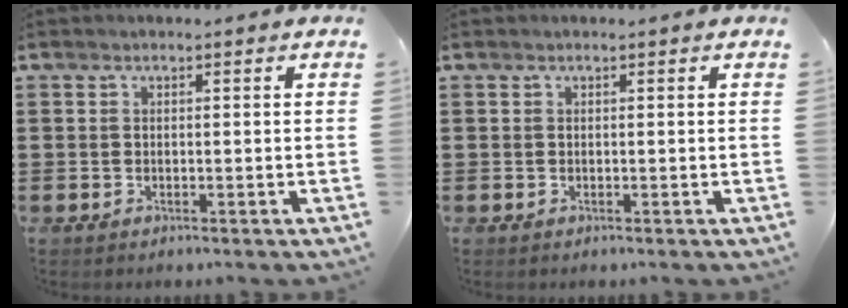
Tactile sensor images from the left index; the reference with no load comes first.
{"total": 0.0}